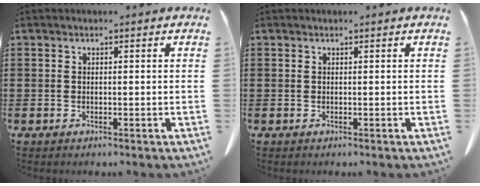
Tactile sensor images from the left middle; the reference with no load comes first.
{"total": 0.0}